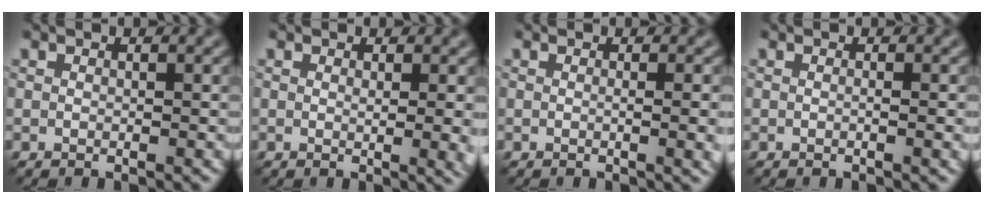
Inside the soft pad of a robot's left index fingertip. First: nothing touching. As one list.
[{"total": 2.4, "force": [0.3, 0.7, 2.3], "torque": [-0.021, -0.004, 0.003]}, {"total": 3.3, "force": [-0.1, 1.3, 3.1], "torque": [-0.022, 0.003, -0.004]}, {"total": 1.2, "force": [-0.1, 0.3, 1.2], "torque": [-0.014, -0.001, -0.005]}]